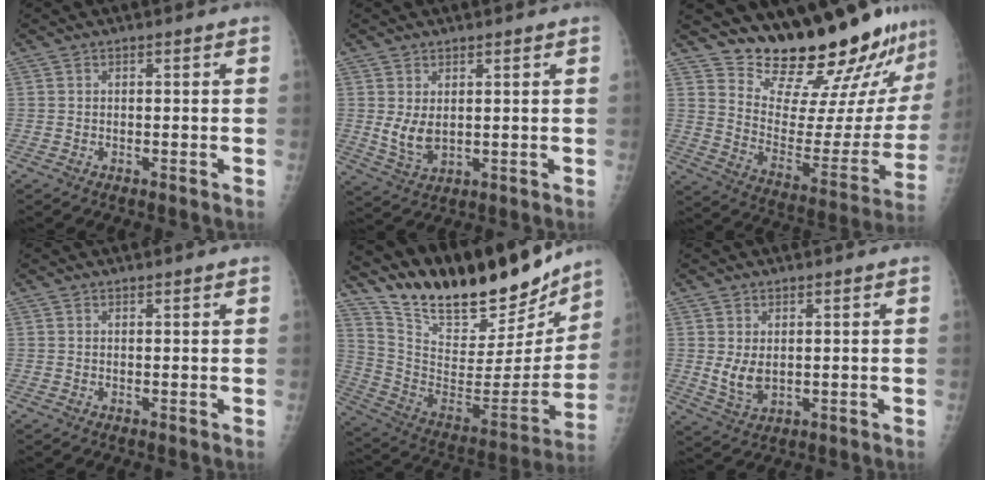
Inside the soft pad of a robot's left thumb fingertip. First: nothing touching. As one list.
[{"total": 4.7, "force": [1.0, 2.9, 3.6], "torque": [-0.061, -0.016, 0.030]}, {"total": 23.5, "force": [21.8, 4.1, 7.9], "torque": [-0.081, -0.187, 0.309]}, {"total": 0.7, "force": [0.6, 0.1, 0.3], "torque": [-0.003, -0.003, 0.010]}, {"total": 28.9, "force": [23.7, 10.4, 12.9], "torque": [-0.189, -0.091, 0.373]}, {"total": 4.4, "force": [0.9, 2.7, 3.3], "torque": [-0.056, -0.016, 0.027]}]